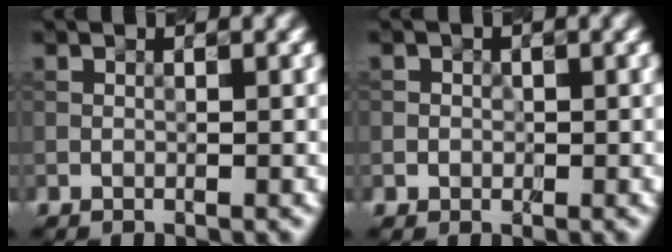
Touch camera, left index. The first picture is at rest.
{"total": 1.3, "force": [0.0, 1.3, 0.3], "torque": [0.009, 0.004, -0.011]}